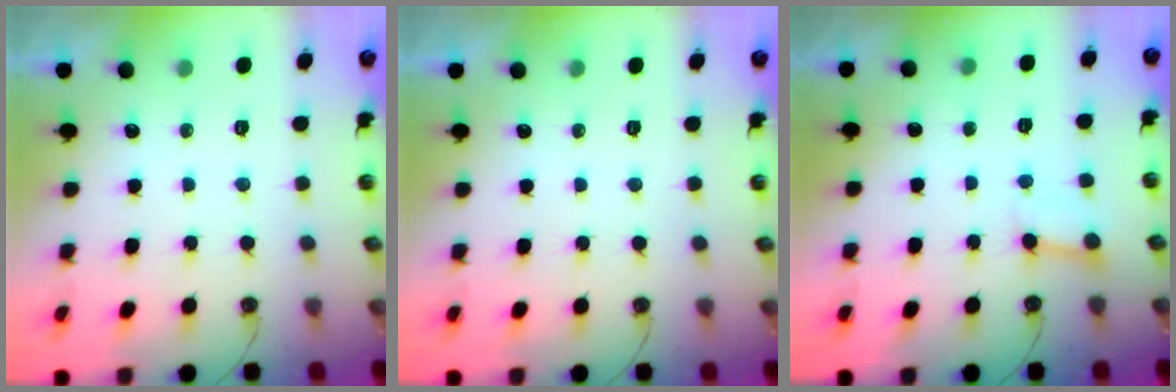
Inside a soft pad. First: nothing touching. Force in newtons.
{"total": 0.0}
{"total": 2.8, "press": 2.8, "slide": 0.5}